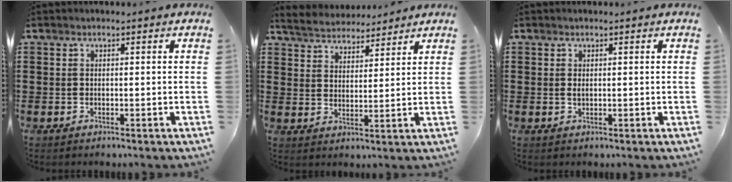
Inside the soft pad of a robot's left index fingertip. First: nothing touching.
{"total": 4.2, "force": [4.1, 0.7, -0.1], "torque": [-0.018, -0.018, 0.073]}
{"total": 0.7, "force": [0.1, 0.3, 0.7], "torque": [-0.015, 0.001, 0.001]}